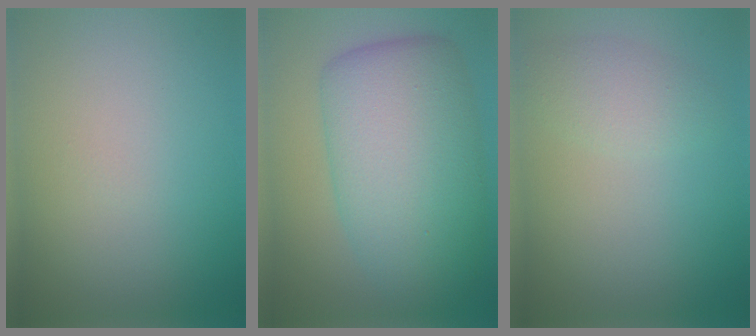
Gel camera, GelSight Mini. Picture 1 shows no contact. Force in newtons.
{"total": 10.5, "press": 10.5, "slide": 0.2}
{"total": 2.2, "press": 2.2, "slide": 0.0}